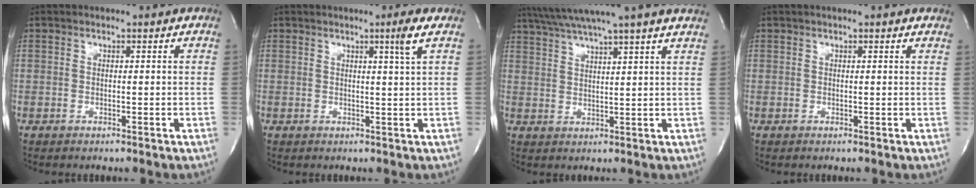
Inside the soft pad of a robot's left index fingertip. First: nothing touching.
{"total": 2.4, "force": [1.2, -1.0, 1.8], "torque": [-0.036, -0.012, 0.024]}
{"total": 14.6, "force": [12.5, -1.7, 7.3], "torque": [-0.132, 0.007, 0.167]}
{"total": 1.4, "force": [1.1, 0.0, 0.8], "torque": [-0.013, 0.008, 0.008]}